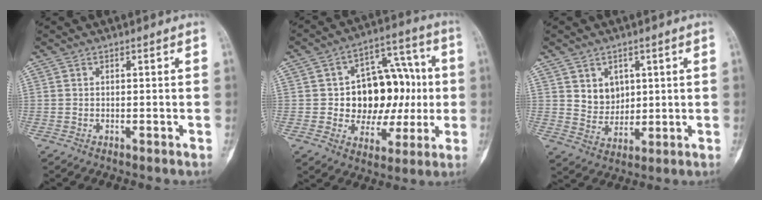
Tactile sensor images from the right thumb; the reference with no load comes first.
{"total": 17.8, "force": [0.2, 12.5, 12.7], "torque": [-0.122, 0.035, 0.014]}
{"total": 5.9, "force": [2.1, 4.9, 2.6], "torque": [-0.016, -0.017, 0.046]}